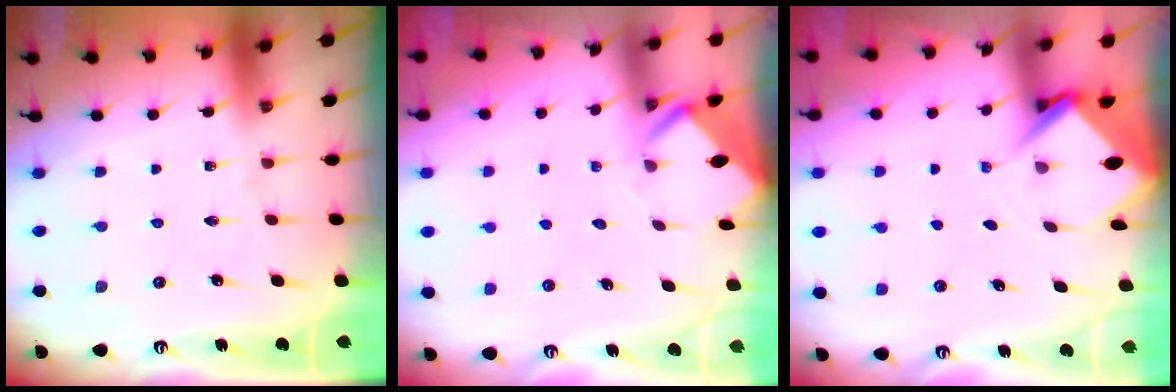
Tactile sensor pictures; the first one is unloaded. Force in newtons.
{"total": 3.0, "press": 3.0, "slide": 0.1}
{"total": 4.4, "press": 4.4, "slide": 0.4}